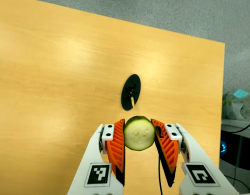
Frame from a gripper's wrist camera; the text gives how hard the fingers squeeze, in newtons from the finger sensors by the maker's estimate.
{"total": 10.4, "left": 9.1, "right": 11.6}